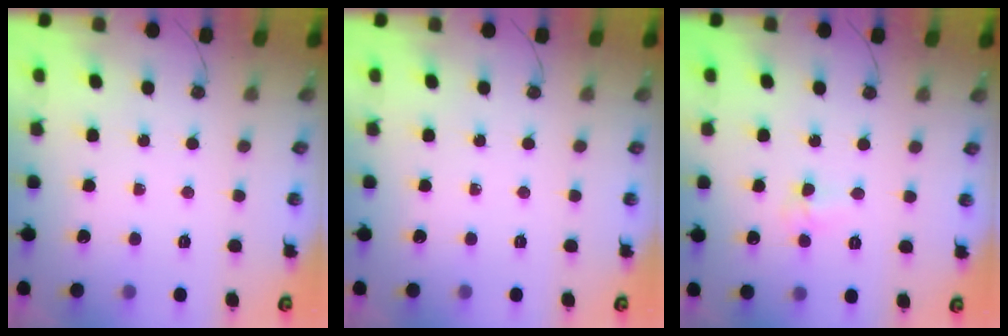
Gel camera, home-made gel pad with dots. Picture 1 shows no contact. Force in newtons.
{"total": 0.0}
{"total": 3.7, "press": 3.6, "slide": 0.8}